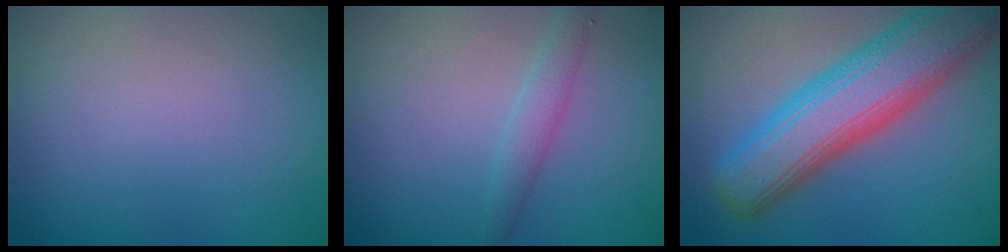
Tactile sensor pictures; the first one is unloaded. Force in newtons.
{"total": 1.9, "press": 1.9, "slide": 0.1}
{"total": 9.9, "press": 9.9, "slide": 0.5}